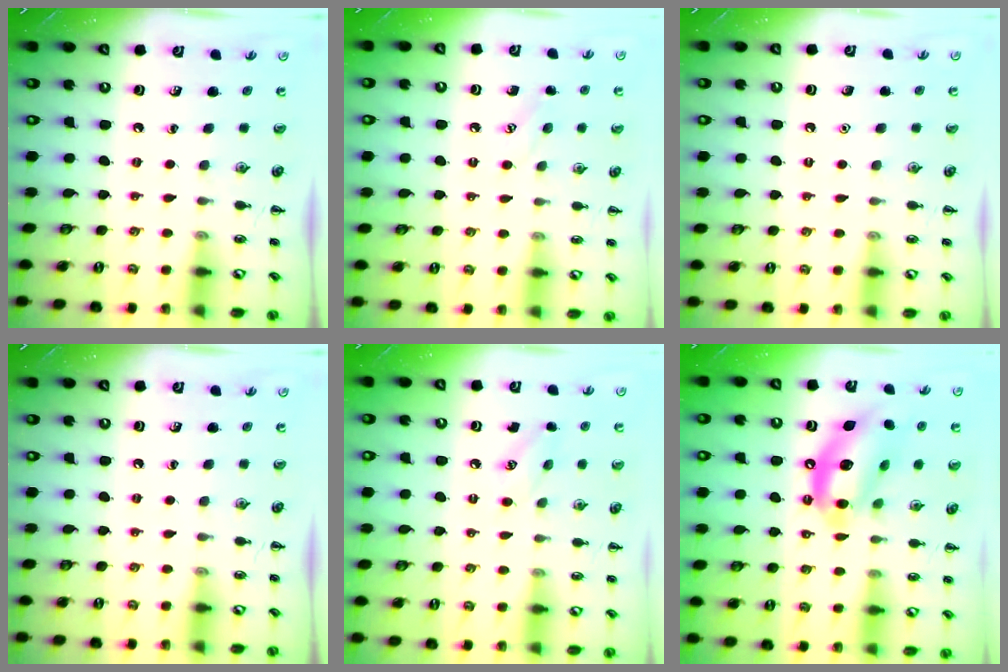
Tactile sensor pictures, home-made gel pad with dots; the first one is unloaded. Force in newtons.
{"total": 6.7, "press": 6.4, "slide": 1.8}
{"total": 1.5, "press": 1.5, "slide": 0.1}
{"total": 0.0}
{"total": 8.2, "press": 8.0, "slide": 1.7}
{"total": 13.8, "press": 13.3, "slide": 3.7}